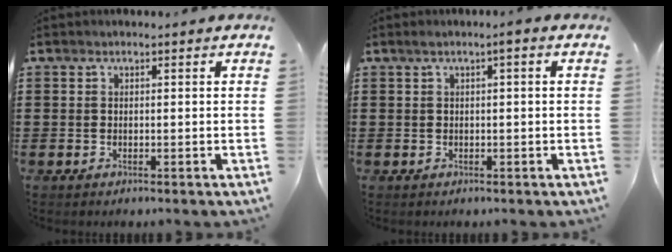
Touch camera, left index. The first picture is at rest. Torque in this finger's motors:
{"motor_torque": [0.36, -0.20, 0.18, 0.04]}